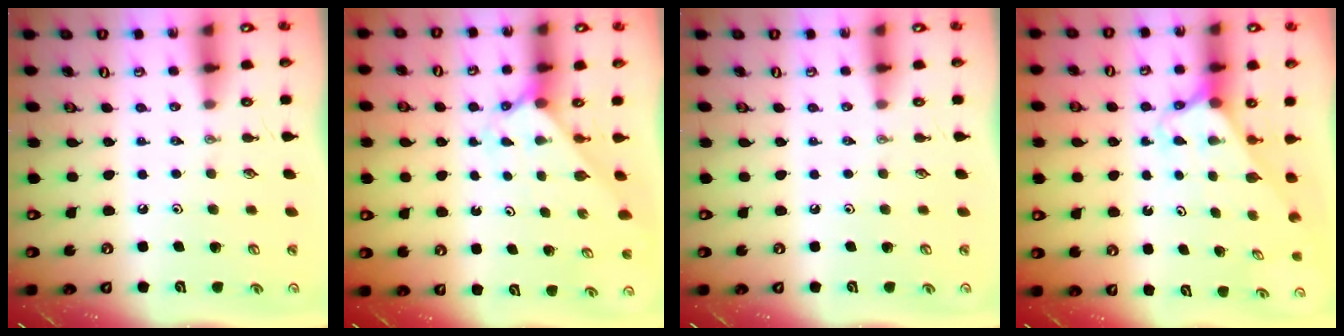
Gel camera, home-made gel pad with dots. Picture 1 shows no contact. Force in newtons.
{"total": 2.2, "press": 2.2, "slide": 0.2}
{"total": 0.0}
{"total": 2.5, "press": 2.5, "slide": 0.2}